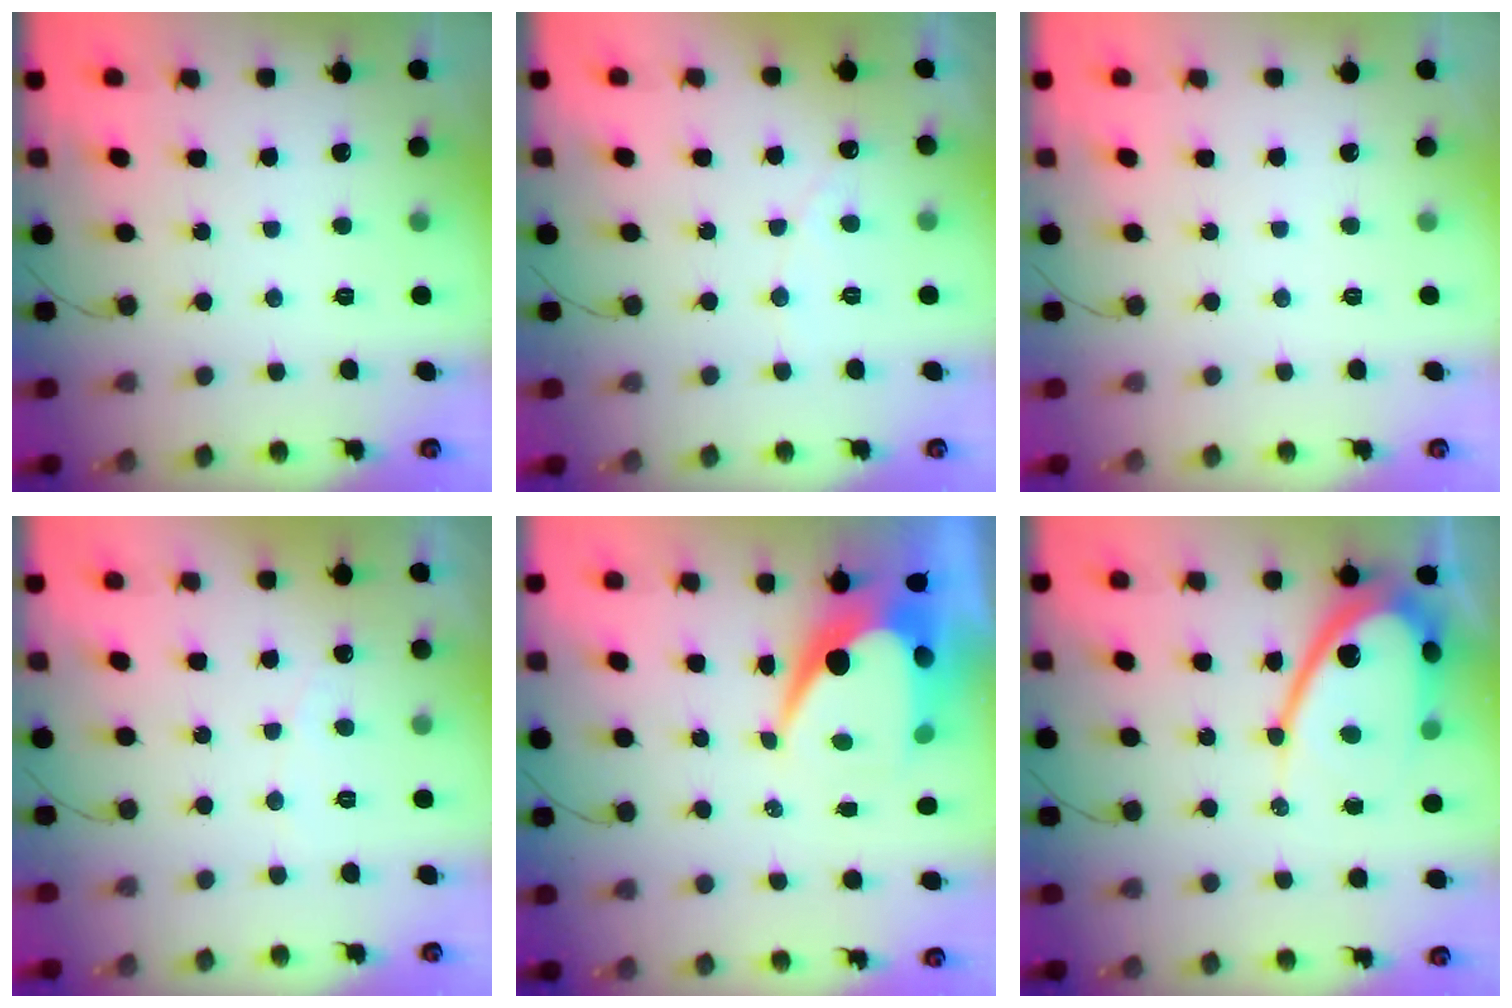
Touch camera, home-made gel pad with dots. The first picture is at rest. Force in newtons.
{"total": 2.8, "press": 2.8, "slide": 0.1}
{"total": 0.0}
{"total": 2.3, "press": 2.3, "slide": 0.1}
{"total": 11.6, "press": 11.6, "slide": 0.7}
{"total": 15.9, "press": 15.9, "slide": 1.2}